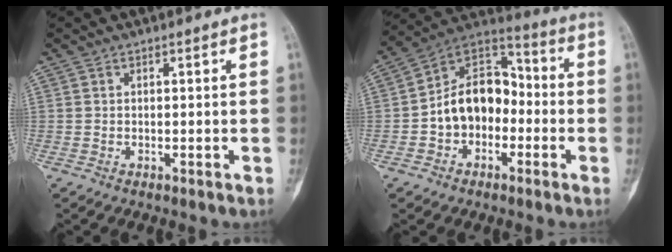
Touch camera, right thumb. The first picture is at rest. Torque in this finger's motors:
{"motor_torque": [0.18, 0.18, 1.05, -0.81, 0.16]}